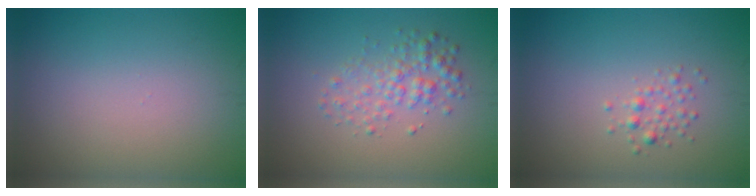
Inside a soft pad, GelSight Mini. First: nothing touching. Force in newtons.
{"total": 2.5, "press": 2.5, "slide": 0.0}
{"total": 1.2, "press": 1.2, "slide": 0.1}